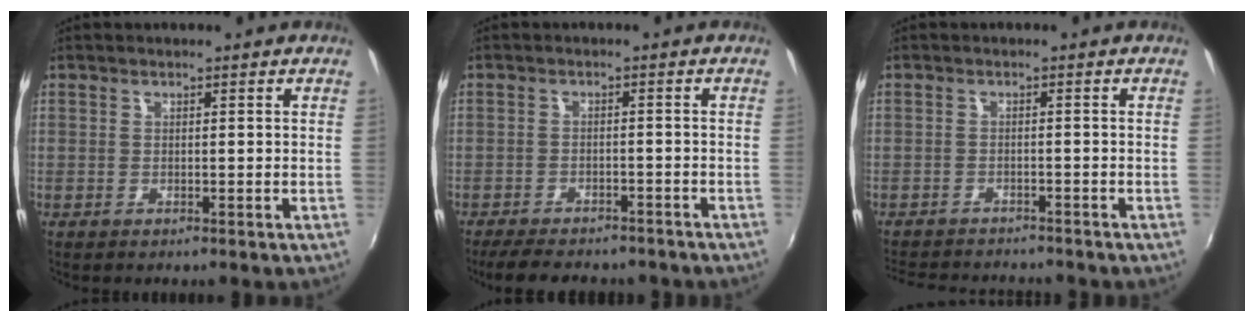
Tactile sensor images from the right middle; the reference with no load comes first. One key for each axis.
{"total": 11.9, "fx": -9.9, "fy": 3.9, "fz": 5.4, "tx": -0.116, "ty": -0.024, "tz": -0.140}
{"total": 9.2, "fx": -8.5, "fy": 2.1, "fz": 2.9, "tx": -0.076, "ty": -0.009, "tz": -0.129}